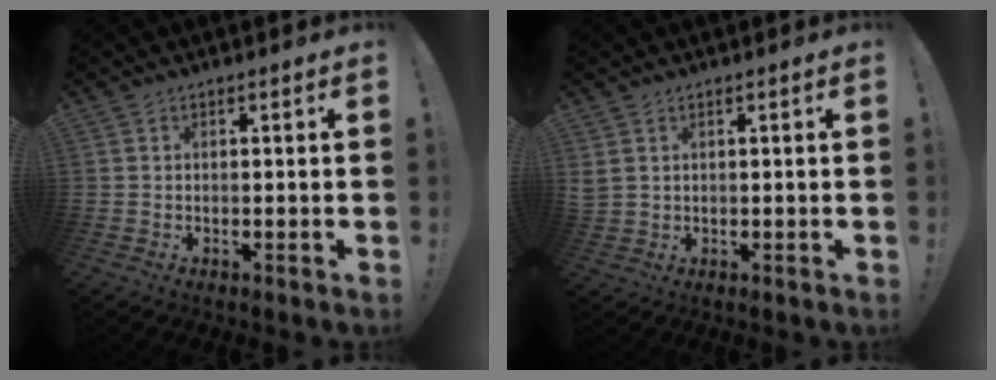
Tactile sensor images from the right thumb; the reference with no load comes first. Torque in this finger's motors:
{"motor_torque": [-0.27, 0.30, 0.05, 0.02, 0.13]}